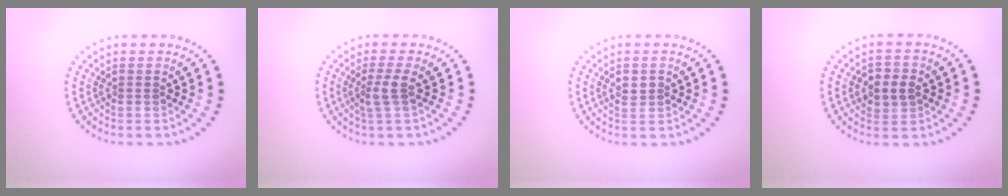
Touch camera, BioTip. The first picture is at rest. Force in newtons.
{"total": 1.9, "press": 1.4, "slide": 1.2}
{"total": 1.3, "press": 1.3, "slide": 0.0}
{"total": 2.6, "press": 2.6, "slide": 0.2}